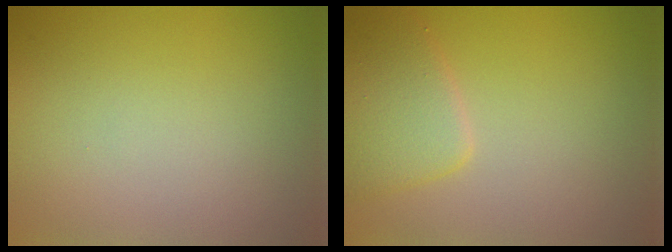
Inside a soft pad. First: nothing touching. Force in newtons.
{"total": 3.5, "press": 3.5, "slide": 0.2}